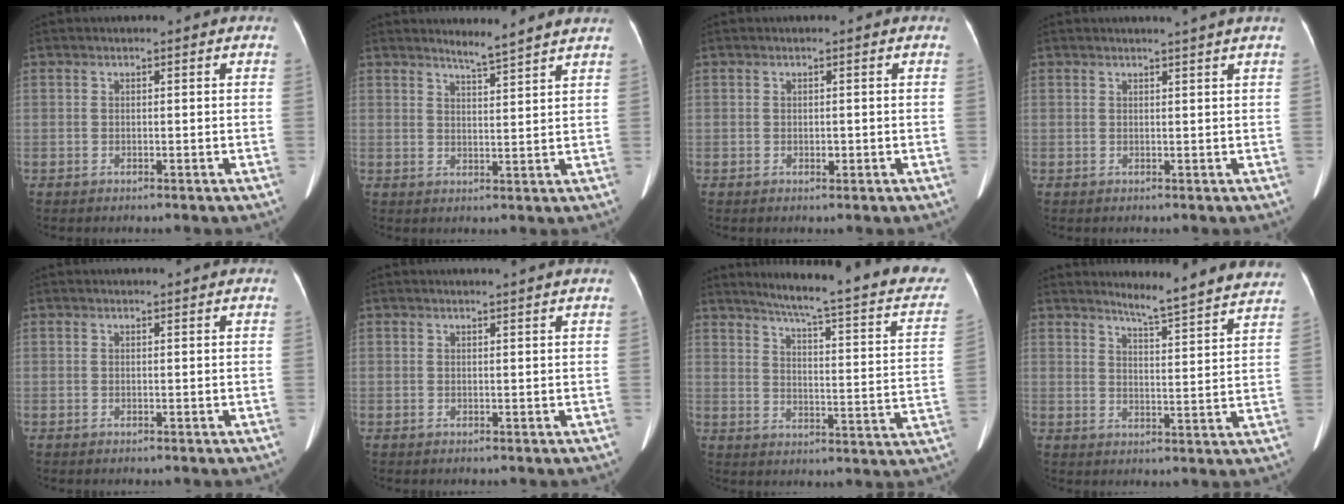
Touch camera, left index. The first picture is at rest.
{"total": 4.7, "force": [4.4, -0.9, 1.5], "torque": [-0.033, -0.005, 0.060]}
{"total": 0.7, "force": [-0.2, 0.5, 0.4], "torque": [-0.008, 0.000, -0.003]}
{"total": 2.4, "force": [2.1, -0.8, 0.9], "torque": [-0.017, -0.006, 0.026]}
{"total": 2.0, "force": [1.9, -0.1, 0.5], "torque": [-0.008, 0.012, 0.025]}
{"total": 2.9, "force": [2.6, -0.7, 1.1], "torque": [-0.016, 0.004, 0.031]}
{"total": 23.2, "force": [19.6, 1.7, 12.3], "torque": [-0.164, -0.045, 0.232]}
{"total": 14.1, "force": [13.5, -0.2, 4.0], "torque": [-0.054, -0.051, 0.156]}